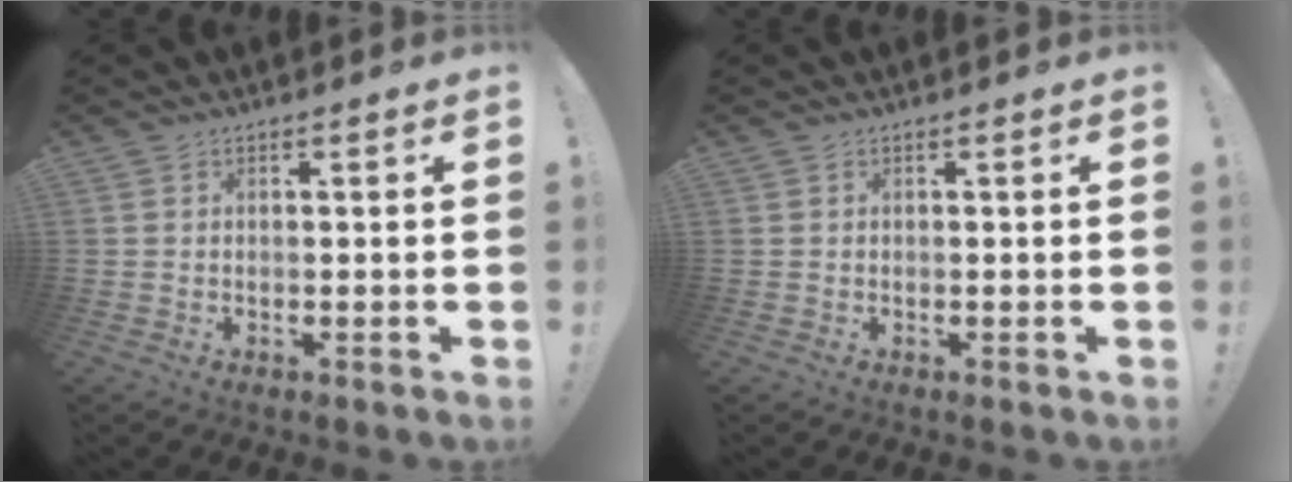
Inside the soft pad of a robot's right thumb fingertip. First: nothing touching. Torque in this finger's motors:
{"motor_torque": [0.00, 0.00, 0.00, 0.00, 0.00]}